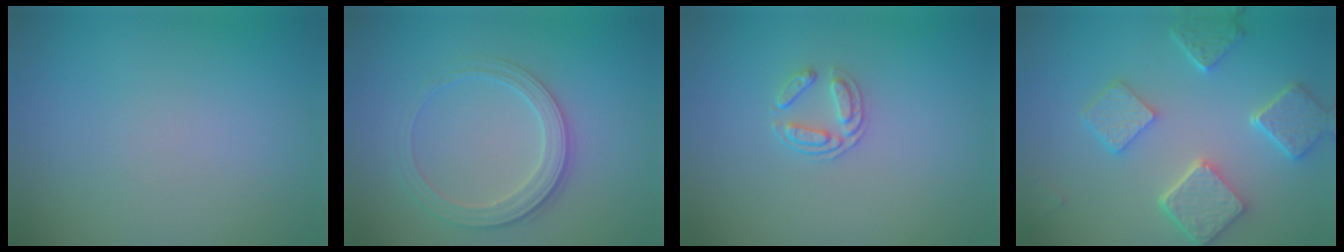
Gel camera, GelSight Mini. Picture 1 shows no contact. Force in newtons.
{"total": 2.8, "press": 2.7, "slide": 0.9}
{"total": 1.7, "press": 1.3, "slide": 1.1}
{"total": 5.7, "press": 4.5, "slide": 3.5}